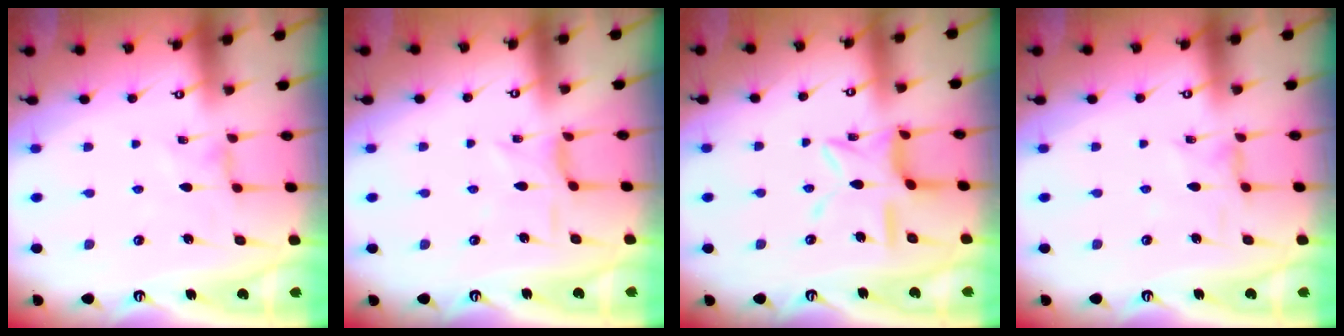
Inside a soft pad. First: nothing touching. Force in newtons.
{"total": 2.8, "press": 2.7, "slide": 0.6}
{"total": 11.7, "press": 11.7, "slide": 1.0}
{"total": 1.9, "press": 1.9, "slide": 0.1}